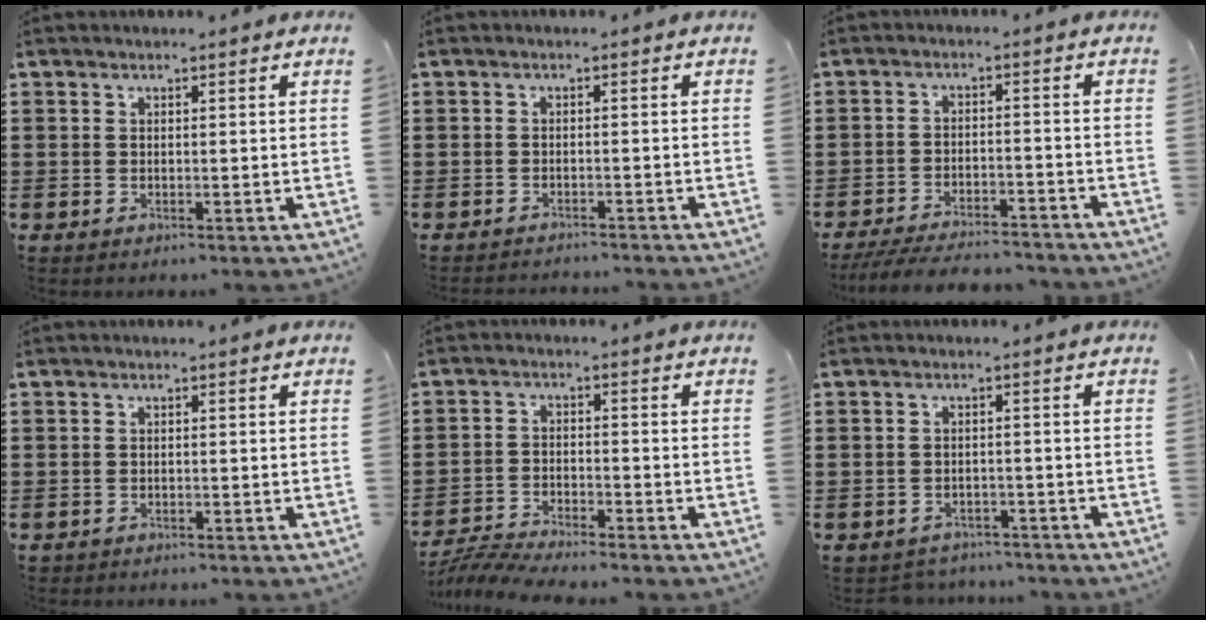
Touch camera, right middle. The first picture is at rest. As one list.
[{"total": 1.3, "force": [-1.2, -0.1, 0.0], "torque": [-0.005, 0.000, -0.025]}, {"total": 5.5, "force": [-5.2, 0.4, 1.6], "torque": [-0.038, -0.006, -0.103]}, {"total": 0.7, "force": [-0.7, 0.0, 0.0], "torque": [-0.002, -0.002, -0.014]}, {"total": 4.8, "force": [-4.7, 0.0, 1.1], "torque": [-0.034, -0.010, -0.097]}, {"total": 2.2, "force": [-2.2, 0.4, -0.2], "torque": [-0.007, -0.002, -0.048]}]